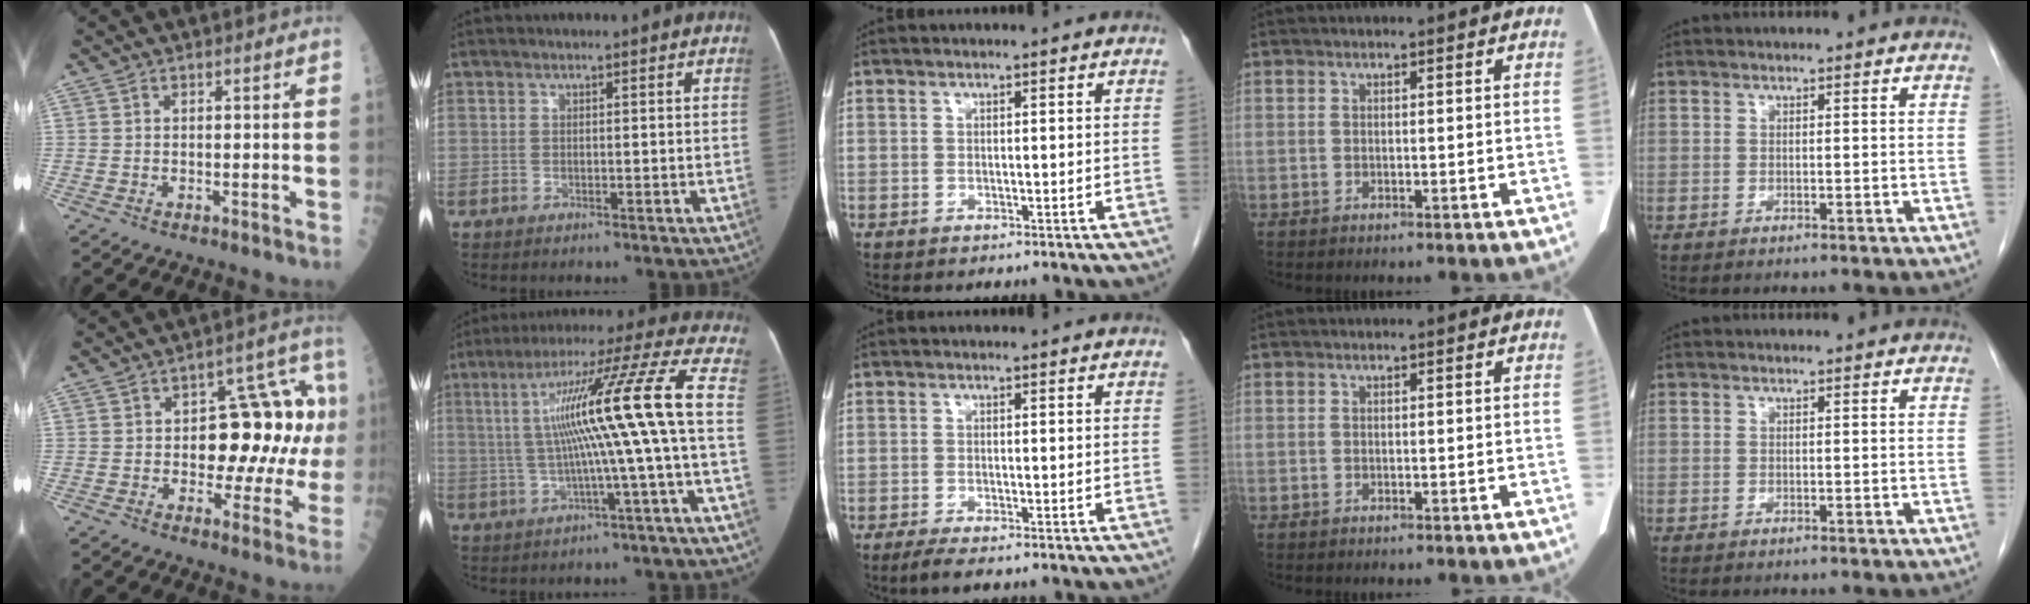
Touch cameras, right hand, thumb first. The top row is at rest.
{"thumb": {"total": 15.8, "force": [0.7, 8.5, 13.3], "torque": [-0.125, 0.038, 0.012]}, "index": {"total": 15.7, "force": [-0.7, -1.9, 15.5], "torque": [-0.250, 0.025, -0.013]}, "middle": {"total": 1.8, "force": [-1.3, 0.1, 1.3], "torque": [-0.033, -0.008, -0.026]}}